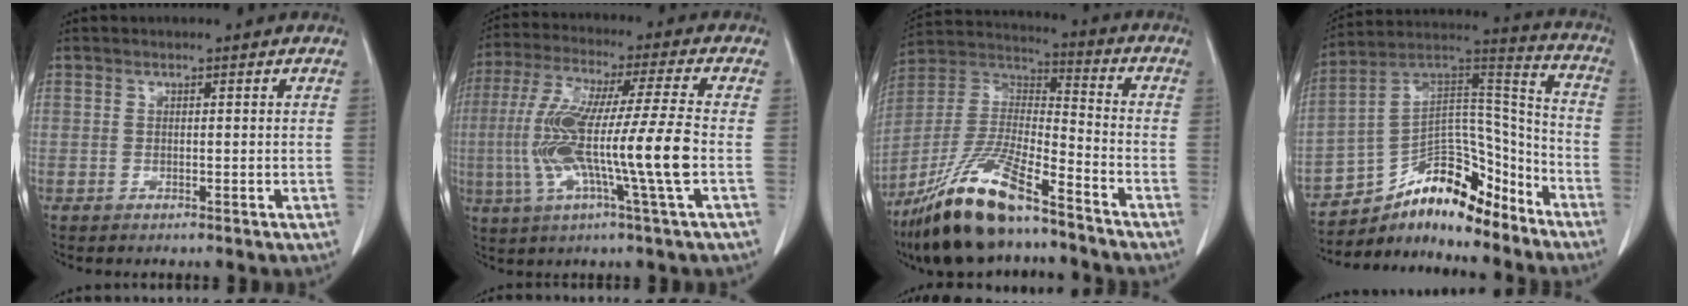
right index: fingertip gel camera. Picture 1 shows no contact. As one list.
[{"total": 15.8, "force": [-2.6, -0.8, 15.5], "torque": [-0.304, -0.002, -0.056]}, {"total": 18.3, "force": [-13.2, 3.4, 12.3], "torque": [-0.271, -0.022, -0.247]}, {"total": 16.0, "force": [-12.9, 5.5, 7.8], "torque": [-0.122, 0.060, -0.218]}]